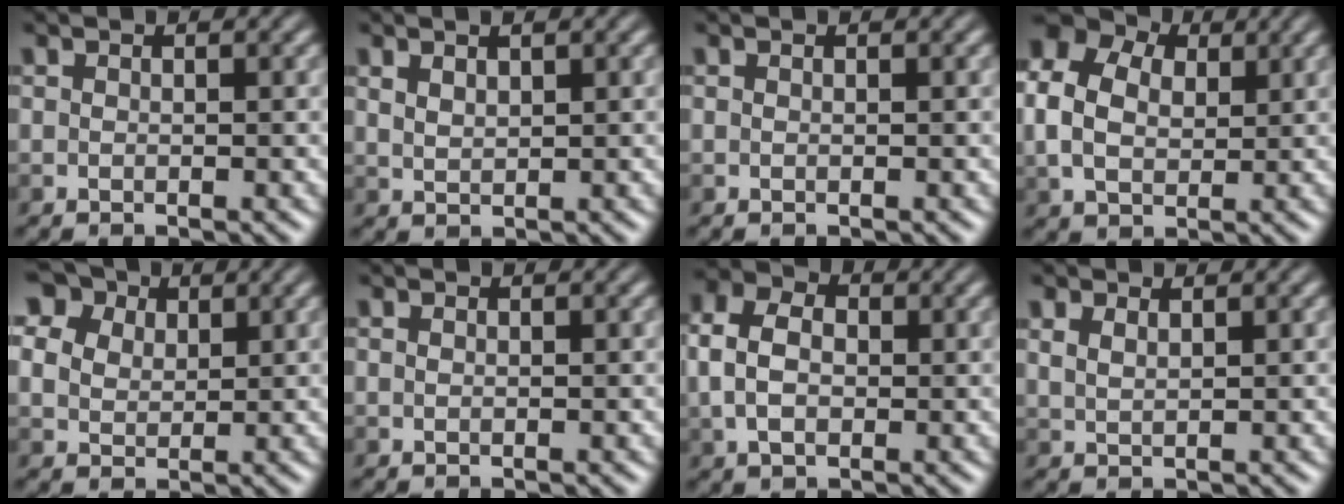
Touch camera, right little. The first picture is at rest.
{"total": 1.3, "force": [0.8, 0.5, 0.9], "torque": [-0.021, 0.000, 0.021]}
{"total": 0.0}
{"total": 7.2, "force": [1.5, 5.5, 4.5], "torque": [-0.117, 0.021, 0.024]}
{"total": 11.7, "force": [6.8, 7.8, 5.5], "torque": [-0.139, 0.043, 0.113]}
{"total": 0.0}
{"total": 5.1, "force": [0.2, 3.6, 3.6], "torque": [-0.087, 0.014, -0.002]}
{"total": 2.0, "force": [1.1, 1.0, 1.2], "torque": [-0.023, 0.005, 0.018]}